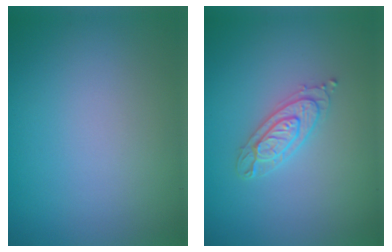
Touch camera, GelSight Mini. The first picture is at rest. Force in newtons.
{"total": 2.3, "press": 2.2, "slide": 0.5}